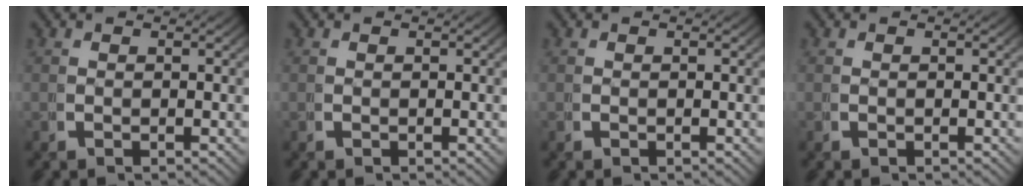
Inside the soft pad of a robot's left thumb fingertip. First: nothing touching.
{"total": 0.0}
{"total": 0.0}
{"total": 0.0}